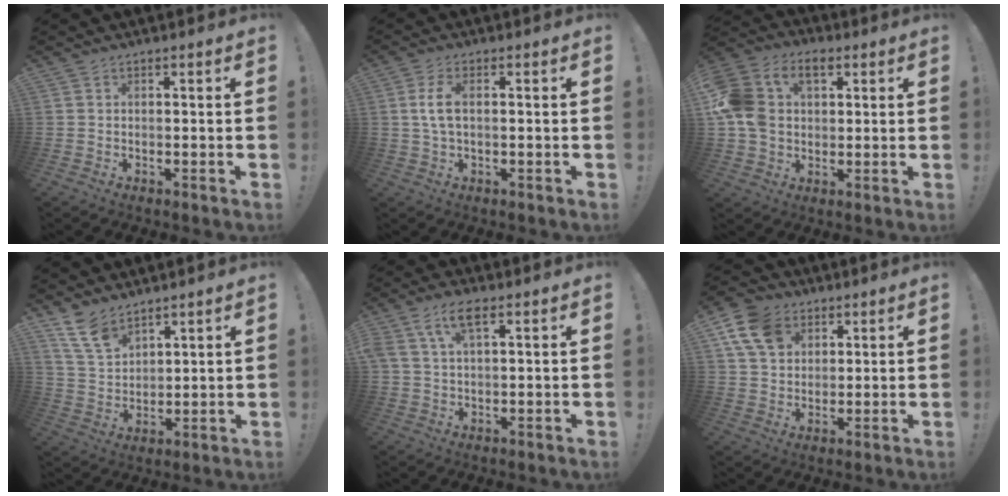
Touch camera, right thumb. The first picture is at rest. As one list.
[{"total": 5.4, "force": [0.6, 2.4, 4.8], "torque": [-0.093, -0.003, 0.009]}, {"total": 15.5, "force": [4.0, 11.4, 9.7], "torque": [-0.200, -0.001, 0.078]}, {"total": 9.7, "force": [7.4, 4.6, 4.1], "torque": [-0.086, -0.041, 0.147]}, {"total": 7.5, "force": [3.5, 3.5, 5.6], "torque": [-0.112, 0.010, 0.068]}, {"total": 12.4, "force": [5.7, 9.3, 6.0], "torque": [-0.100, -0.015, 0.115]}]